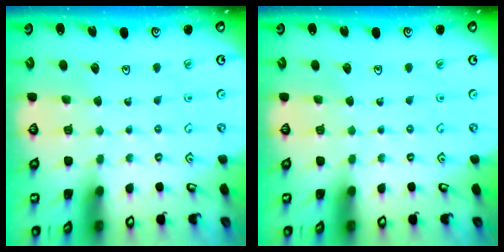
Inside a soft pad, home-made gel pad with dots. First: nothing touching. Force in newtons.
{"total": 0.0}